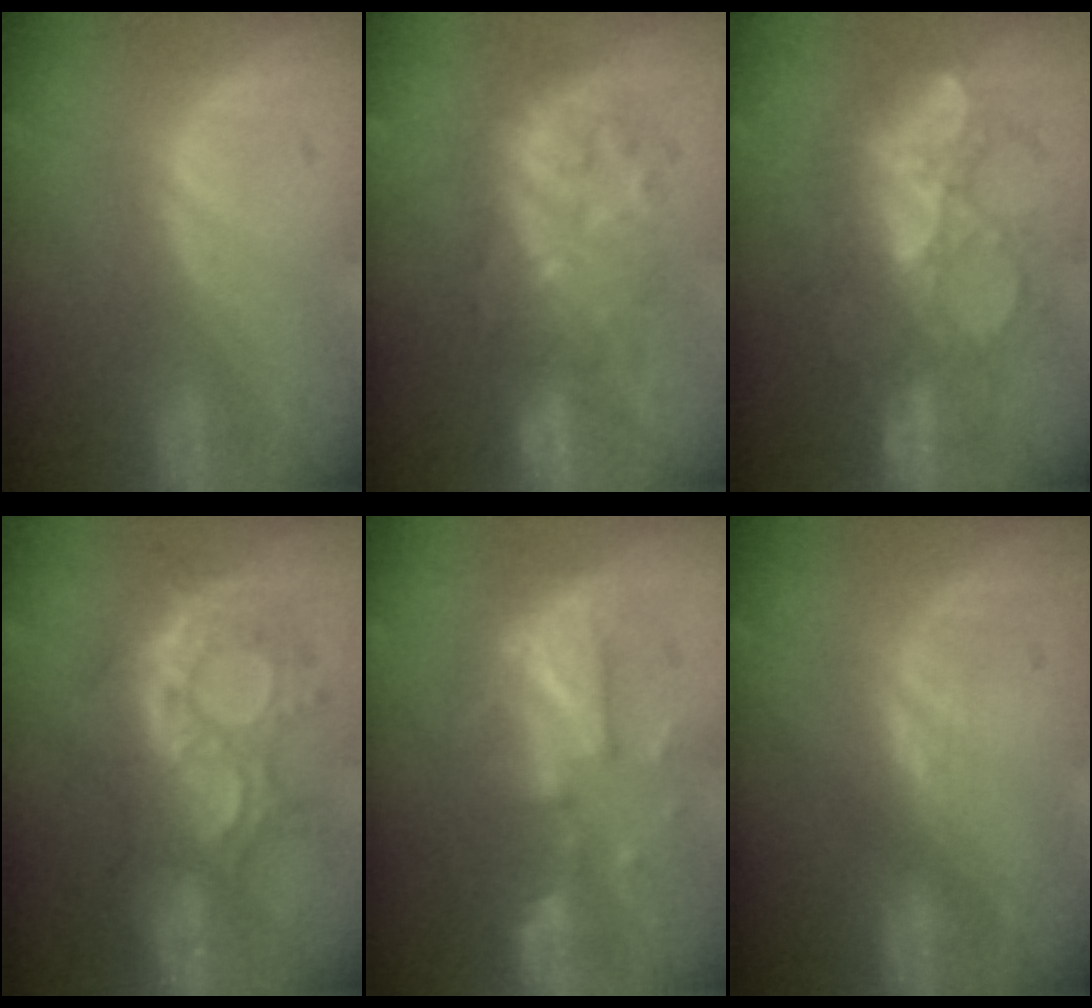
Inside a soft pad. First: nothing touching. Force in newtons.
{"total": 8.1, "press": 8.0, "slide": 1.1}
{"total": 8.8, "press": 8.7, "slide": 1.6}
{"total": 9.4, "press": 9.4, "slide": 1.1}
{"total": 8.0, "press": 8.0, "slide": 0.6}
{"total": 0.9, "press": 0.9, "slide": 0.4}